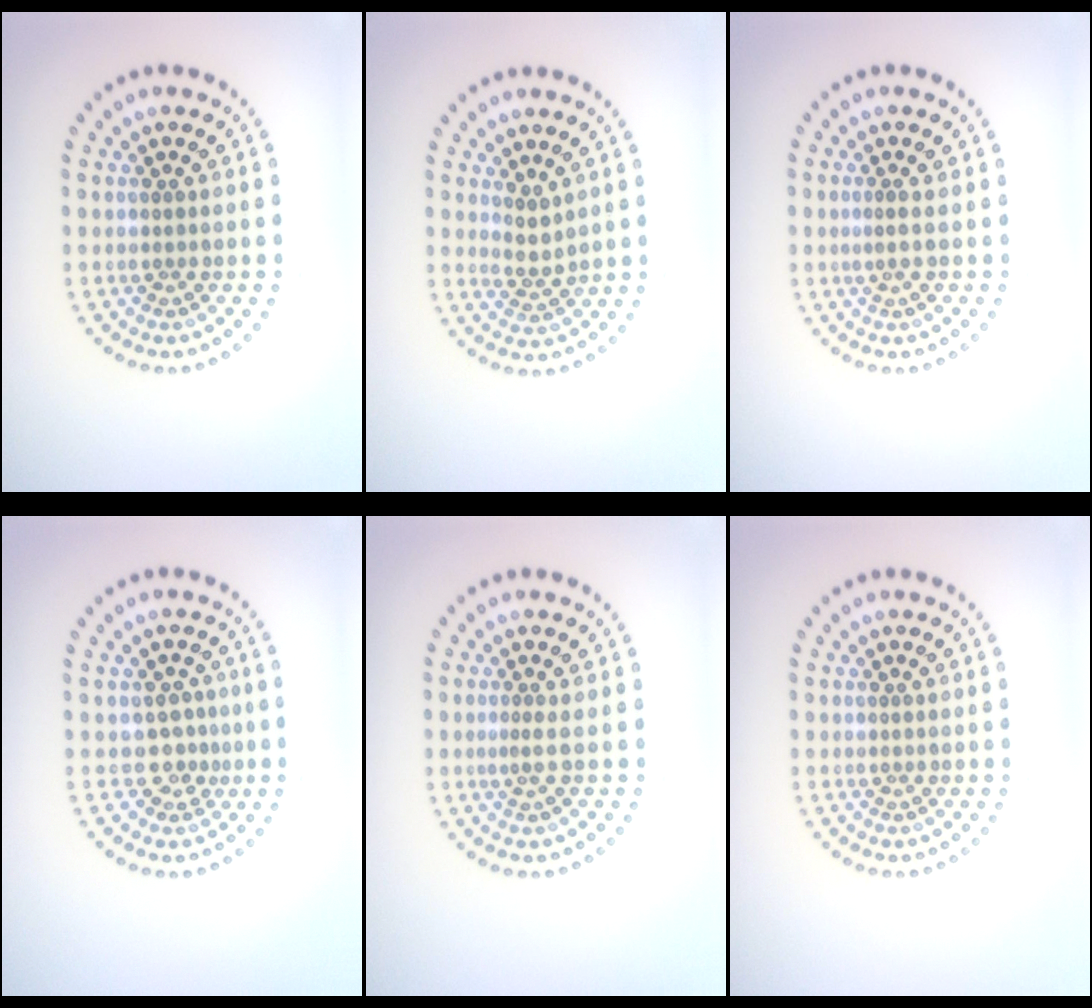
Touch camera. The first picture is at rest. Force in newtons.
{"total": 1.8, "press": 1.3, "slide": 1.3}
{"total": 0.7, "press": 0.4, "slide": 0.6}
{"total": 2.1, "press": 1.4, "slide": 1.6}
{"total": 0.6, "press": 0.1, "slide": 0.6}
{"total": 0.0}